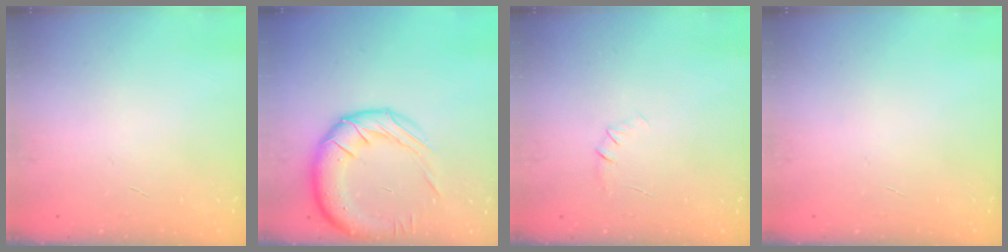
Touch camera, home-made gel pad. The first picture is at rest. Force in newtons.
{"total": 18.2, "press": 17.8, "slide": 3.6}
{"total": 4.1, "press": 3.9, "slide": 1.1}
{"total": 0.0}